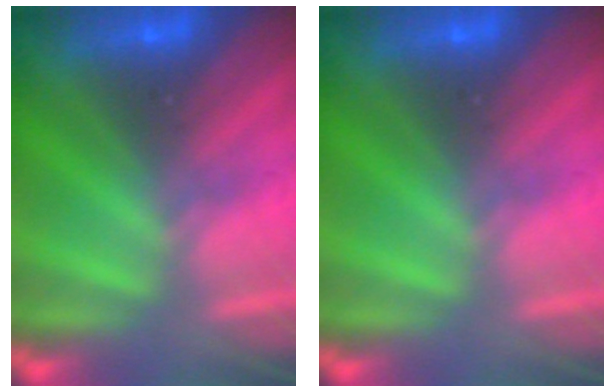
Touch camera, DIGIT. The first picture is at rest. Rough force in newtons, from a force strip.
{"total": 0.0}